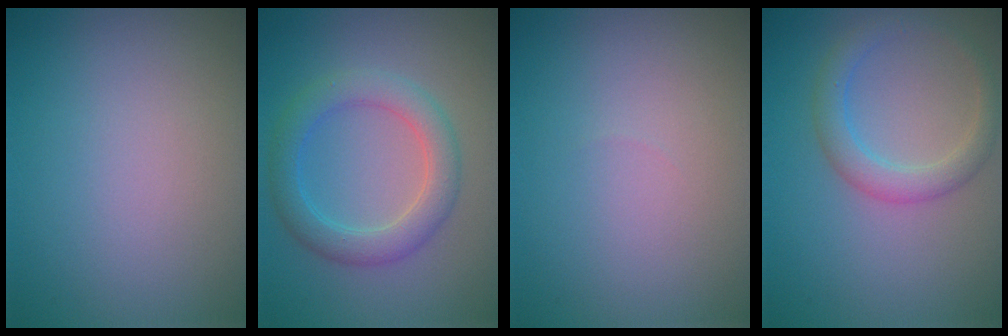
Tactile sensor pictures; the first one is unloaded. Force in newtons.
{"total": 4.0, "press": 4.0, "slide": 0.1}
{"total": 0.0}
{"total": 2.8, "press": 2.8, "slide": 0.1}